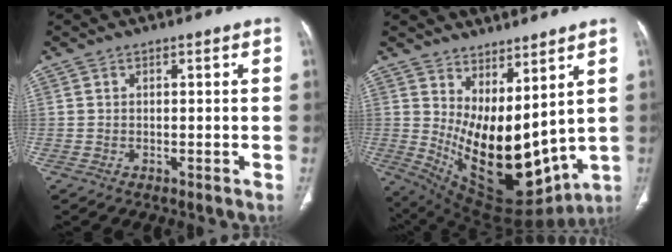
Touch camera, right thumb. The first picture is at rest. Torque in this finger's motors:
{"motor_torque": [-0.82, 2.54, 1.65, 1.12, 0.58]}